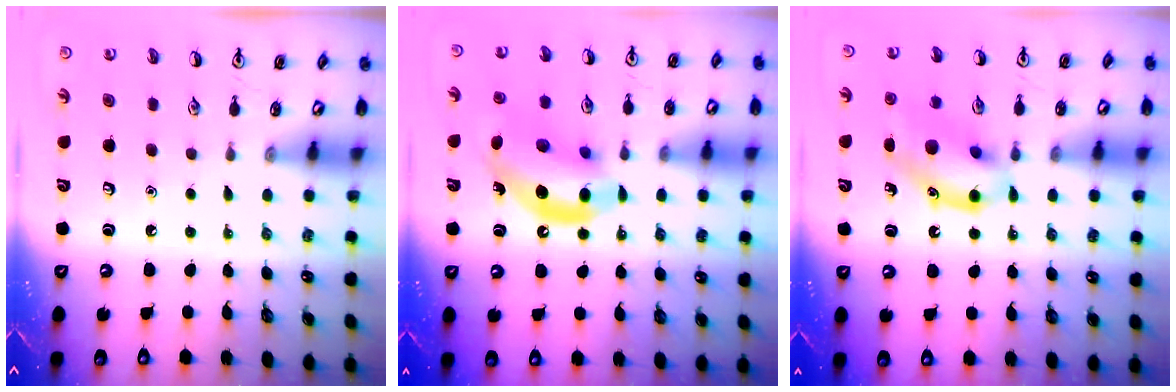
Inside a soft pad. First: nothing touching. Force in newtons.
{"total": 14.1, "press": 13.4, "slide": 4.2}
{"total": 13.8, "press": 13.4, "slide": 3.2}